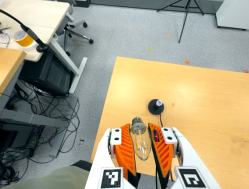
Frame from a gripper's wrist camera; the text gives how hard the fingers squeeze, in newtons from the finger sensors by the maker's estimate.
{"total": 21.6, "left": 23.5, "right": 19.7}